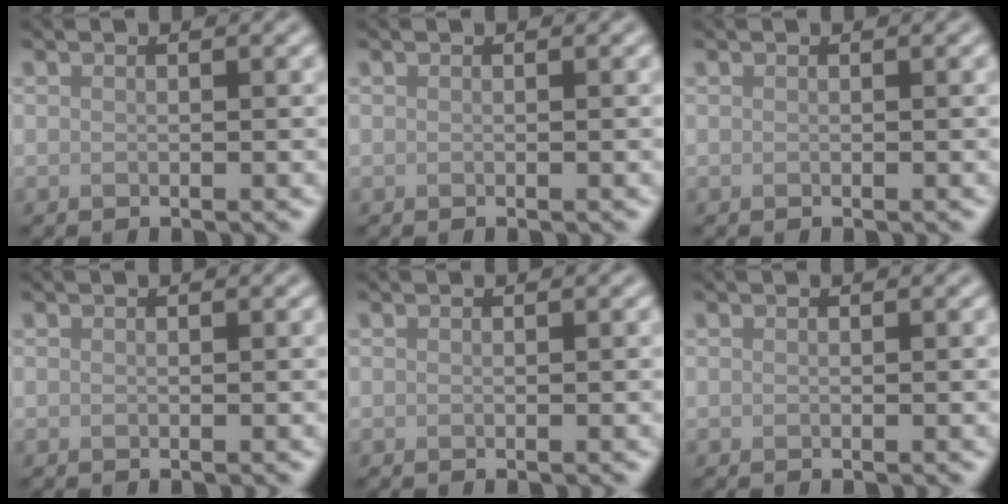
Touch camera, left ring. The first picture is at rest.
{"total": 0.0}
{"total": 0.0}
{"total": 0.0}
{"total": 0.0}
{"total": 0.0}